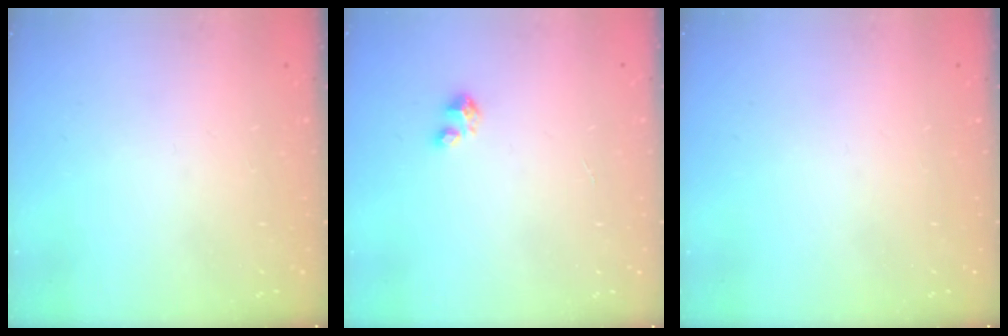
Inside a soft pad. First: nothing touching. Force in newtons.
{"total": 1.7, "press": 1.7, "slide": 0.1}
{"total": 0.0}